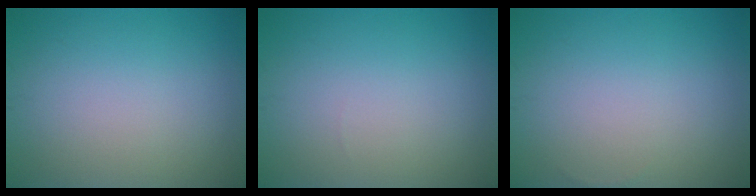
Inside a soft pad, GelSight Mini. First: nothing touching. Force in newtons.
{"total": 0.0}
{"total": 0.0}